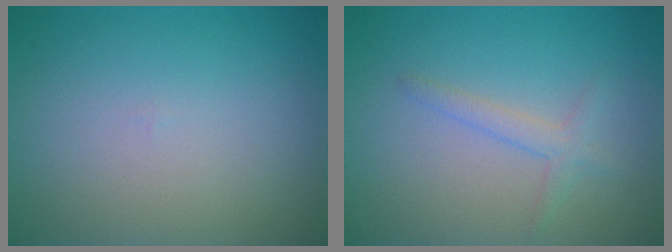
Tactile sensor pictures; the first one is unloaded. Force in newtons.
{"total": 1.6, "press": 1.6, "slide": 0.1}